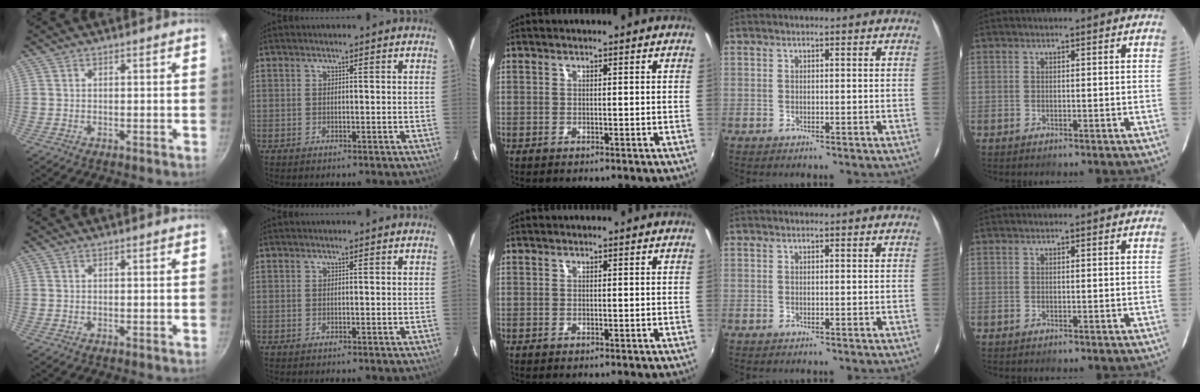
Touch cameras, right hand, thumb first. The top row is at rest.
{}